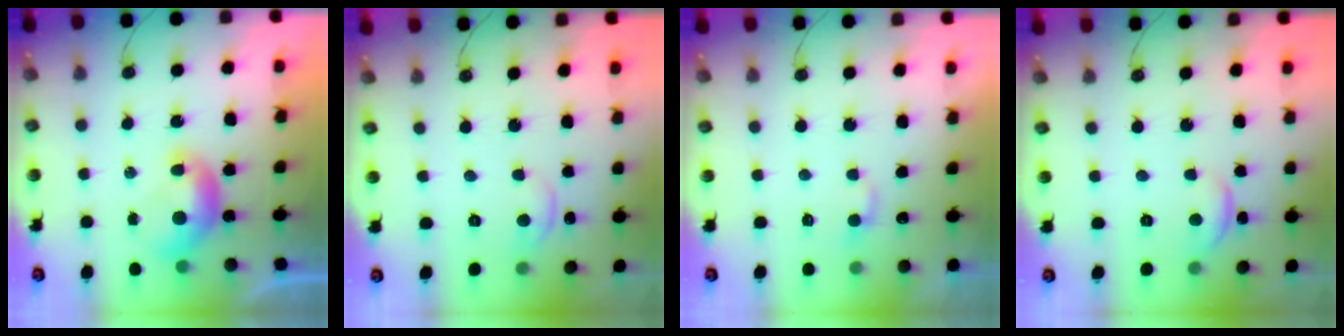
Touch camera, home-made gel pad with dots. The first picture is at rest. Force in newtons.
{"total": 0.9, "press": 0.8, "slide": 0.4}
{"total": 2.3, "press": 2.3, "slide": 0.4}
{"total": 1.2, "press": 1.1, "slide": 0.6}